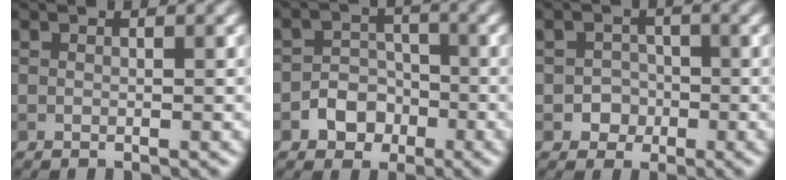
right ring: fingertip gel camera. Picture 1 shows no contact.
{"total": 3.1, "force": [-1.5, 2.5, 1.0], "torque": [-0.002, 0.006, -0.026]}
{"total": 2.0, "force": [-0.6, 1.8, 0.3], "torque": [0.009, 0.002, -0.014]}